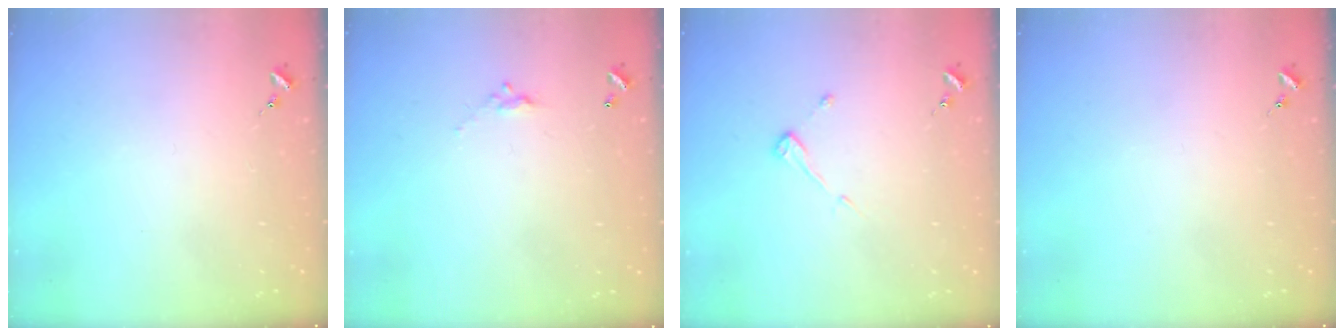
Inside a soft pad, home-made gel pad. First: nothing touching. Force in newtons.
{"total": 4.9, "press": 4.9, "slide": 0.2}
{"total": 3.8, "press": 3.8, "slide": 0.3}
{"total": 0.0}